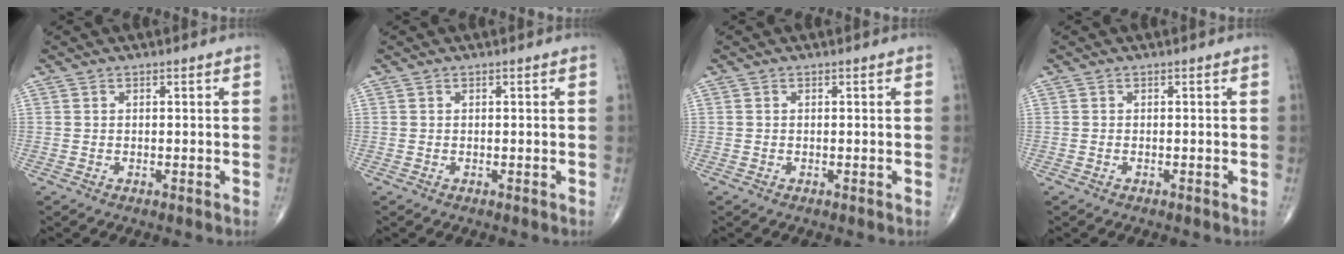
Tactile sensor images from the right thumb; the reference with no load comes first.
{"total": 0.0}
{"total": 0.0}
{"total": 0.0}